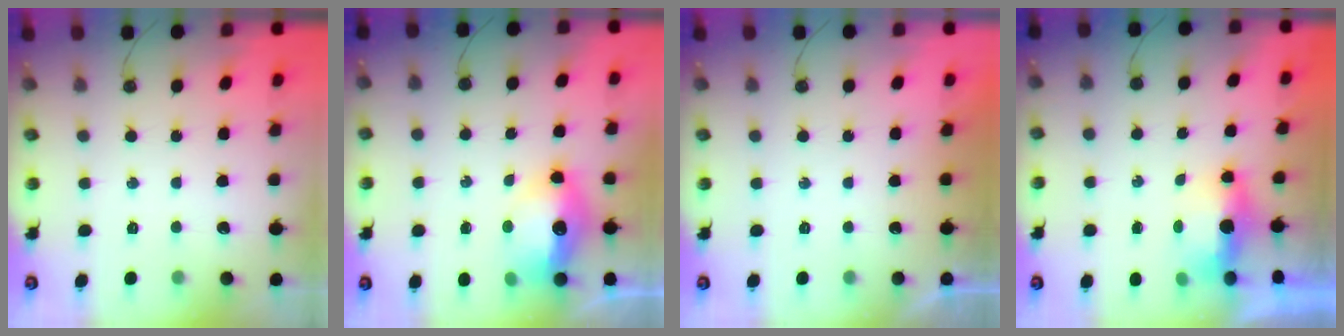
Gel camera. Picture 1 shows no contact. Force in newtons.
{"total": 12.8, "press": 12.7, "slide": 1.2}
{"total": 0.0}
{"total": 14.0, "press": 7.0, "slide": 12.1}